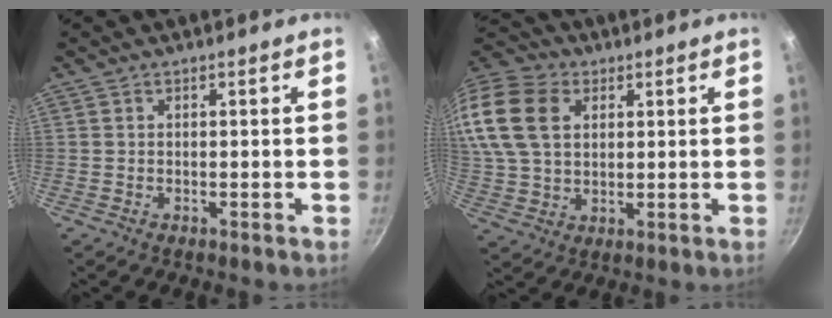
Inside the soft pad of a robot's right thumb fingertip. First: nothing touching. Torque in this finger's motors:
{"motor_torque": [0.58, 4.11, 2.69, 0.08, 1.05]}